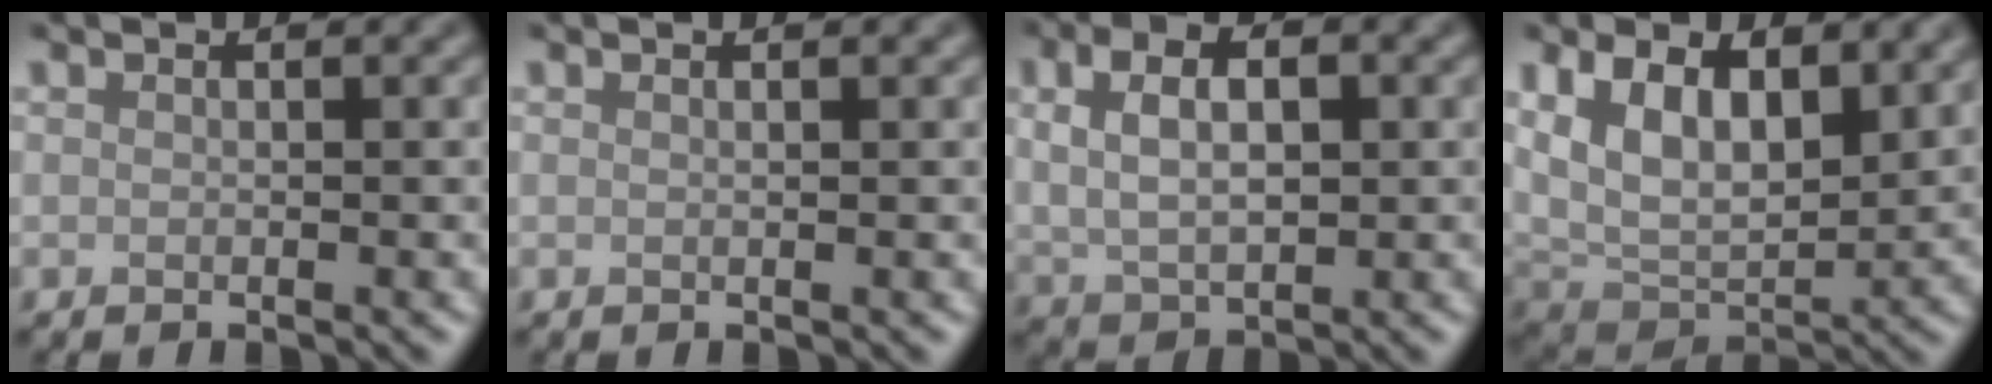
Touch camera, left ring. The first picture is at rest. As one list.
[{"total": 1.2, "force": [0.6, 0.4, 1.0], "torque": [-0.010, 0.002, 0.001]}, {"total": 5.8, "force": [1.2, 3.4, 4.6], "torque": [-0.088, 0.008, 0.023]}, {"total": 9.0, "force": [3.5, 4.9, 6.7], "torque": [-0.134, -0.007, 0.059]}]